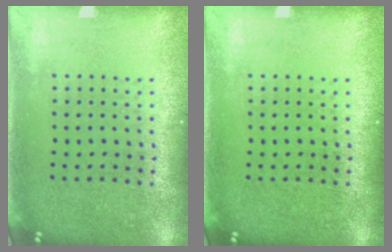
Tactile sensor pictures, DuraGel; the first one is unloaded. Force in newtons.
{"total": 0.0}